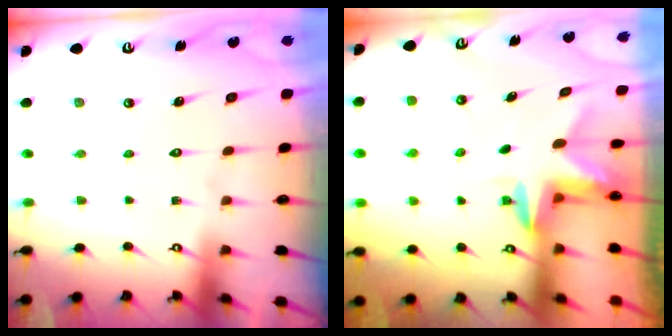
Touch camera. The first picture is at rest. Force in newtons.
{"total": 2.8, "press": 2.8, "slide": 0.1}